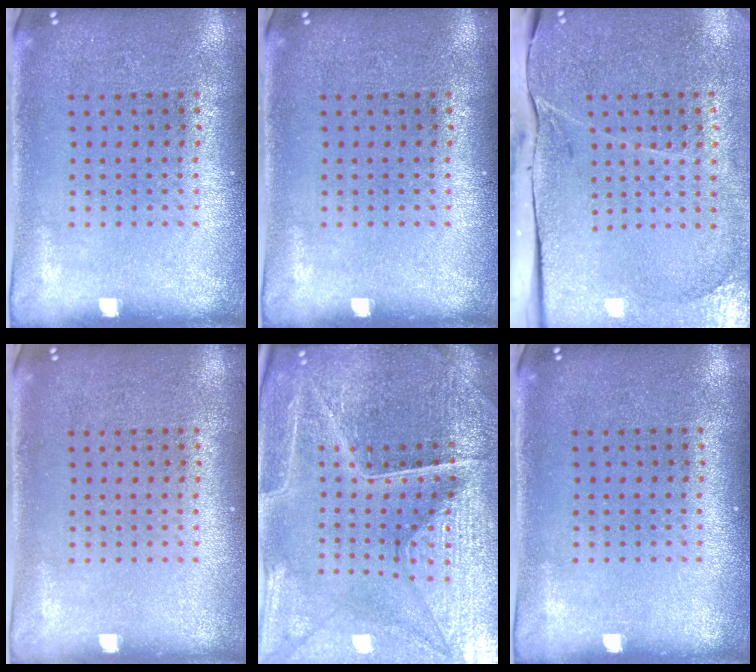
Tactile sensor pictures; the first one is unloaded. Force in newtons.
{"total": 0.0}
{"total": 3.4, "press": 3.2, "slide": 1.4}
{"total": 0.0}
{"total": 5.1, "press": 4.9, "slide": 1.4}
{"total": 0.0}